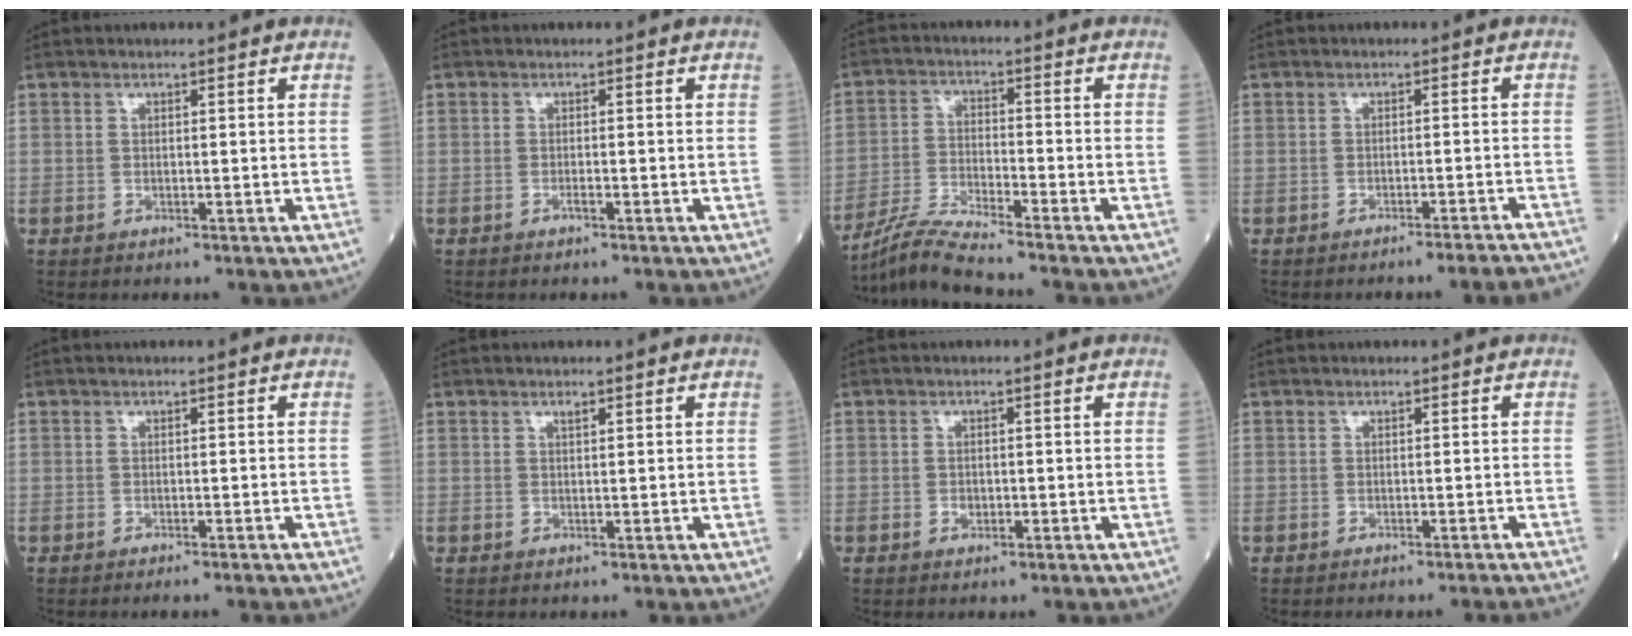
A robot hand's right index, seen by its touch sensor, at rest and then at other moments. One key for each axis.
{"total": 0.7, "fx": -0.5, "fy": 0.0, "fz": 0.6, "tx": -0.015, "ty": 0.000, "tz": -0.009}
{"total": 7.6, "fx": -6.9, "fy": -1.6, "fz": 2.5, "tx": -0.059, "ty": -0.023, "tz": -0.135}
{"total": 7.4, "fx": -7.0, "fy": -1.1, "fz": 2.3, "tx": -0.008, "ty": -0.011, "tz": -0.084}
{"total": 2.3, "fx": -2.0, "fy": -0.3, "fz": 1.1, "tx": -0.013, "ty": 0.000, "tz": -0.026}
{"total": 0.6, "fx": 0.4, "fy": 0.1, "fz": 0.4, "tx": -0.010, "ty": -0.001, "tz": 0.006}
{"total": 1.1, "fx": -0.3, "fy": 0.8, "fz": 0.6, "tx": -0.011, "ty": 0.002, "tz": -0.003}
{"total": 3.0, "fx": -2.8, "fy": -0.8, "fz": 0.8, "tx": -0.007, "ty": -0.004, "tz": -0.032}